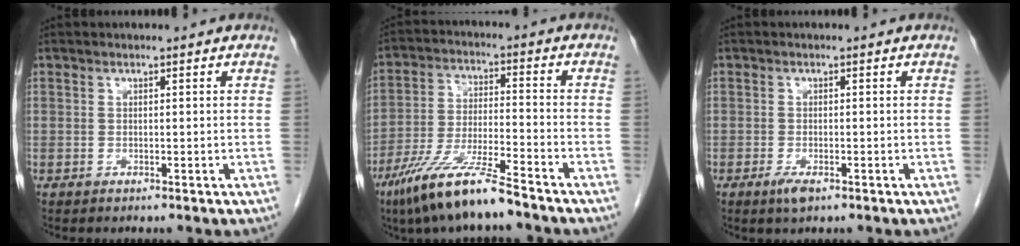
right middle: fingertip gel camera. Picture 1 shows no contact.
{"total": 11.7, "force": [-8.5, 0.5, 8.0], "torque": [-0.160, -0.031, -0.161]}
{"total": 2.2, "force": [-1.2, 0.7, 1.7], "torque": [-0.034, -0.003, -0.021]}